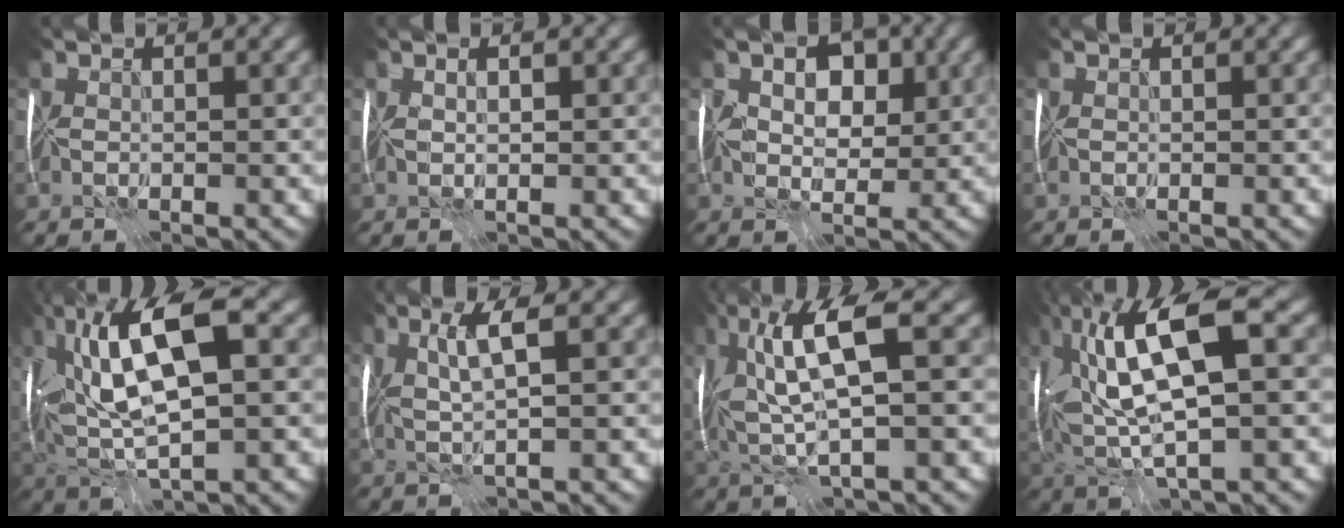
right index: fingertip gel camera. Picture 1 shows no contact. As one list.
[{"total": 0.5, "force": [-0.3, -0.2, 0.4], "torque": [-0.006, -0.004, 0.000]}, {"total": 4.3, "force": [0.5, 3.0, 3.1], "torque": [-0.048, -0.008, 0.004]}, {"total": 0.0}, {"total": 11.7, "force": [2.3, 4.3, 10.7], "torque": [-0.198, 0.016, 0.038]}, {"total": 2.8, "force": [0.1, -0.4, 2.8], "torque": [-0.061, -0.005, 0.008]}, {"total": 7.8, "force": [1.1, 1.6, 7.6], "torque": [-0.148, 0.011, 0.022]}, {"total": 11.7, "force": [1.8, 4.0, 10.9], "torque": [-0.216, 0.013, 0.034]}]